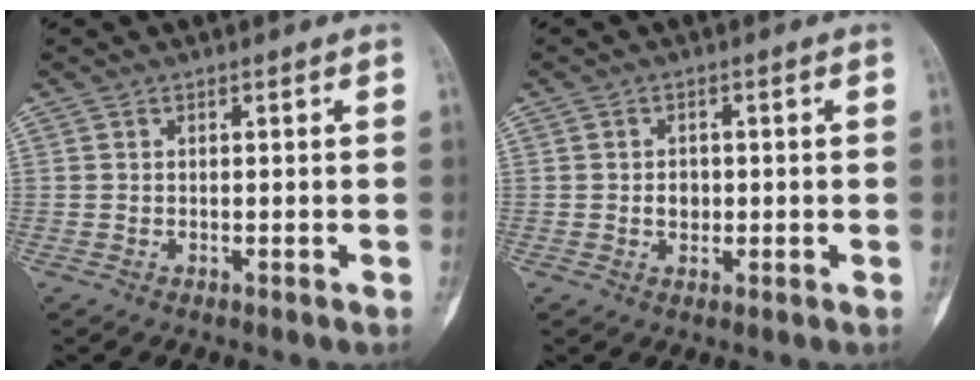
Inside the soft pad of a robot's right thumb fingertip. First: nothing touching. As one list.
[{"total": 2.5, "force": [-0.2, 2.1, 1.5], "torque": [-0.011, 0.004, -0.002]}]